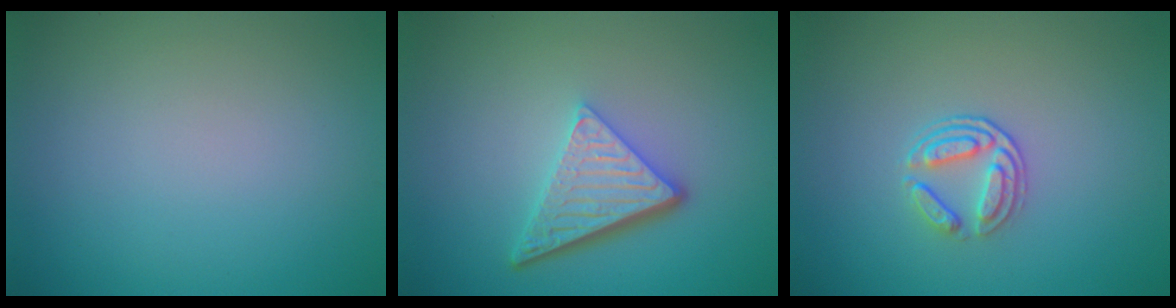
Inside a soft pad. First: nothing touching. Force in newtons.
{"total": 4.9, "press": 3.5, "slide": 3.4}
{"total": 2.4, "press": 1.9, "slide": 1.5}